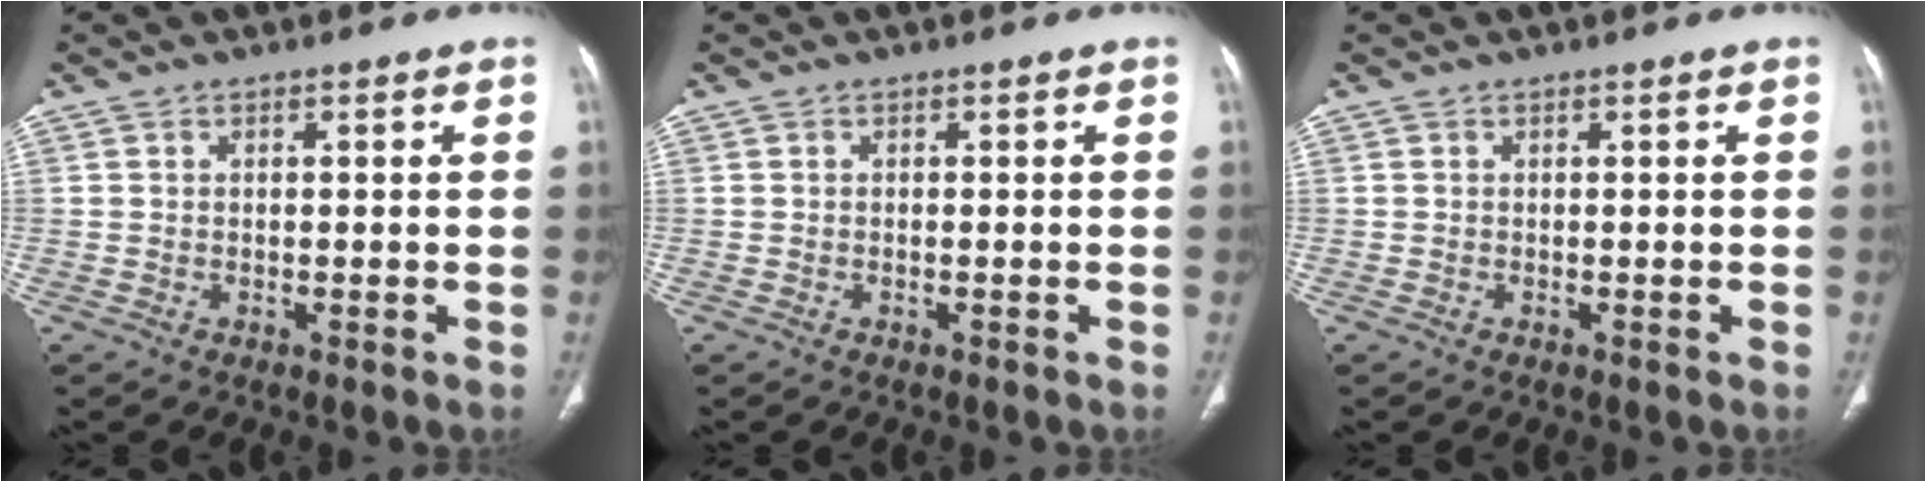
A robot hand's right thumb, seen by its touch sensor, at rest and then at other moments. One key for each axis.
{"total": 0.0}
{"total": 0.0}